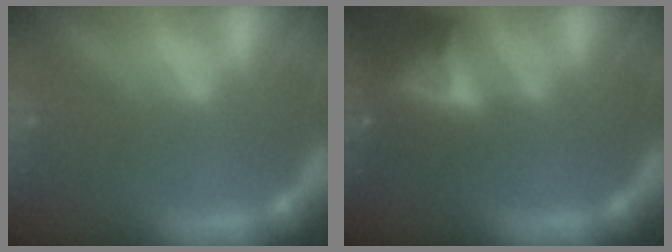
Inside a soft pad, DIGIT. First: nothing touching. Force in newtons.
{"total": 7.0}